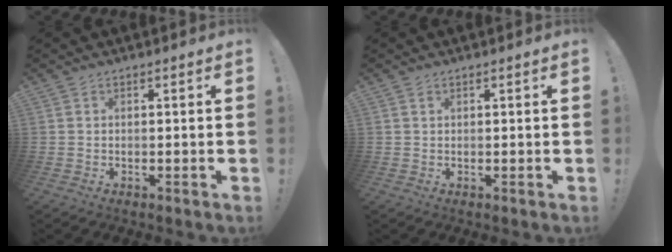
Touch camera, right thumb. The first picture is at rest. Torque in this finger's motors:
{"motor_torque": [-0.14, -0.01, -0.21, 0.07, -0.08]}